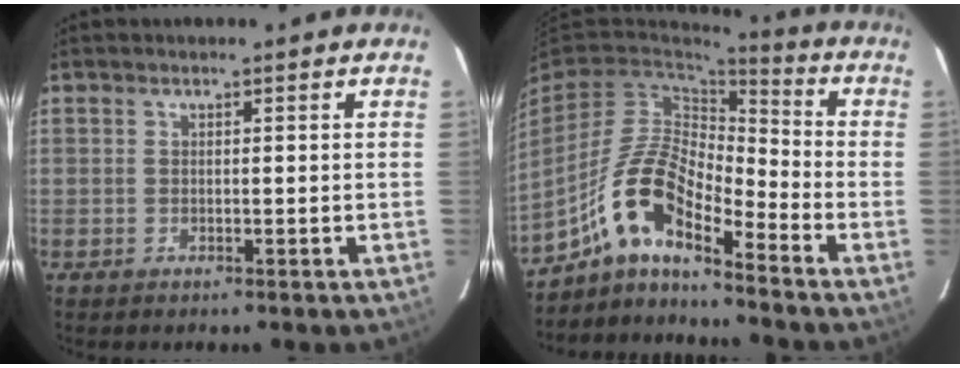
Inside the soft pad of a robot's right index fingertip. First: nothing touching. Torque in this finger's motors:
{"motor_torque": [1.06, -1.08, 0.80, 0.19]}